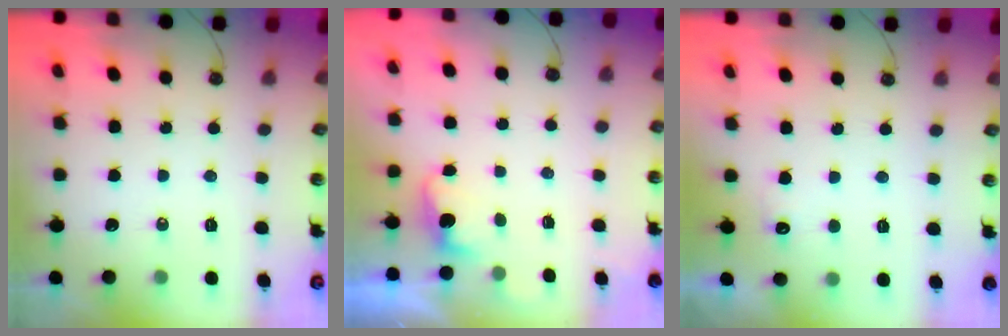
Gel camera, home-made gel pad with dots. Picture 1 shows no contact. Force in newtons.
{"total": 1.2, "press": 1.0, "slide": 0.8}
{"total": 3.9, "press": 3.7, "slide": 1.2}